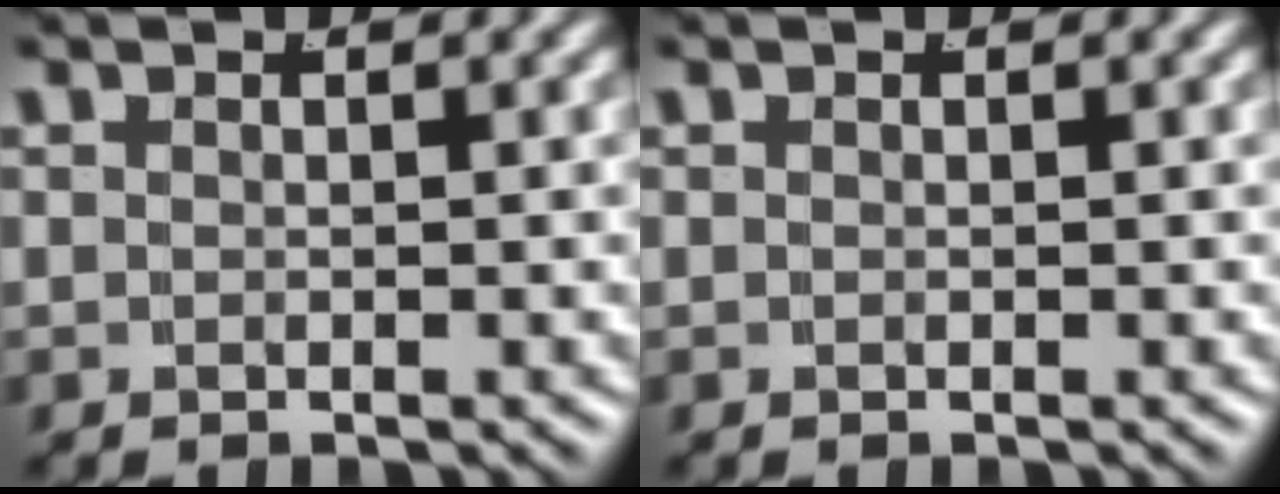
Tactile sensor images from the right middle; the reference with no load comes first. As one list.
[{"total": 0.0}]